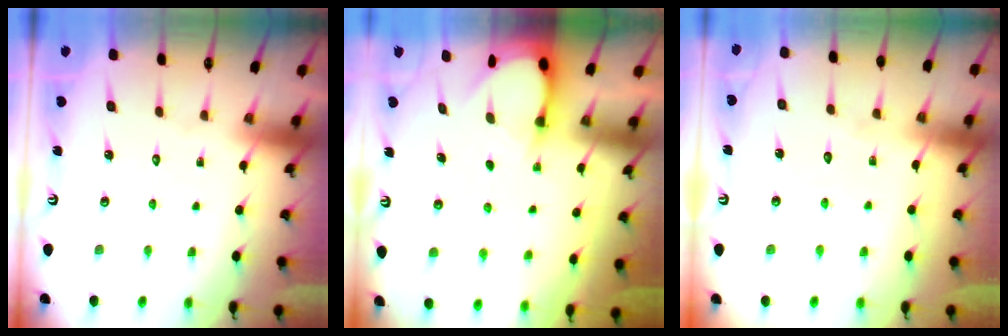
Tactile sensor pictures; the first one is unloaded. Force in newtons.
{"total": 3.1, "press": 3.1, "slide": 0.3}
{"total": 3.7, "press": 3.7, "slide": 0.3}